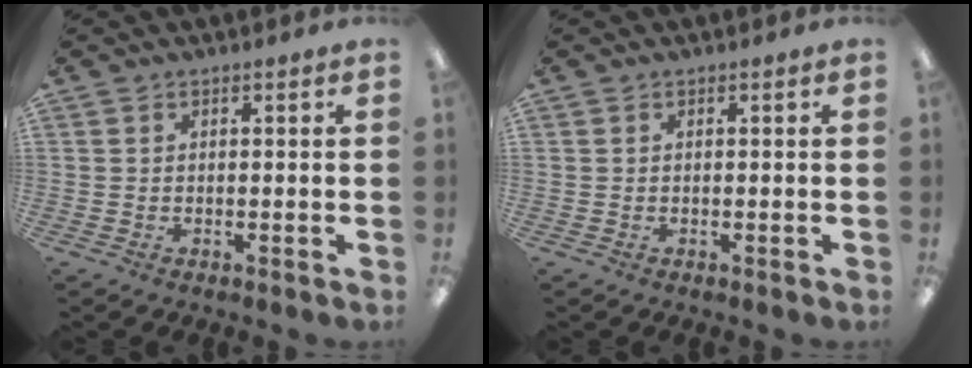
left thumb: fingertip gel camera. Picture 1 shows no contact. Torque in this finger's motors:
{"motor_torque": [-0.18, 0.01, -0.10, 0.10, -0.01]}